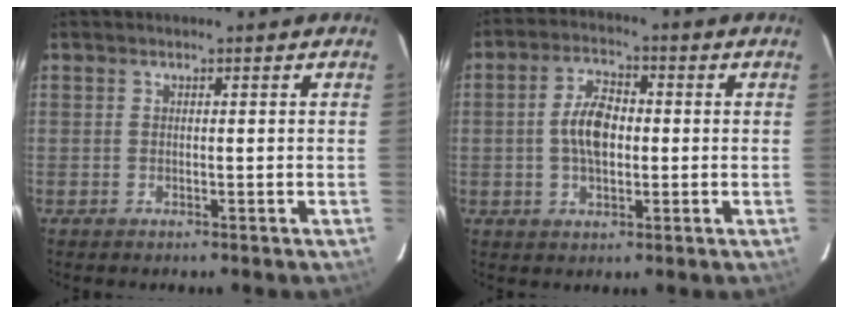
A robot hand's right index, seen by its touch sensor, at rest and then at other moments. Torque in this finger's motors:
{"motor_torque": [0.23, 0.01, 0.21, 0.07]}